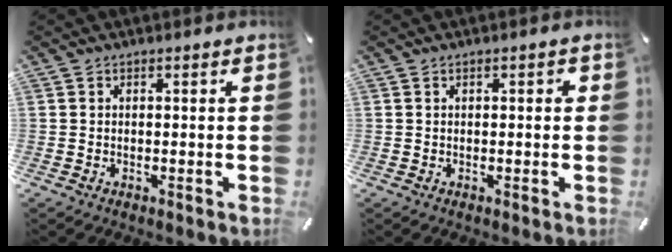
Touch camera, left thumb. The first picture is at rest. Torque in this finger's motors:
{"motor_torque": [0.22, 0.32, 0.11, -0.04, 0.00]}